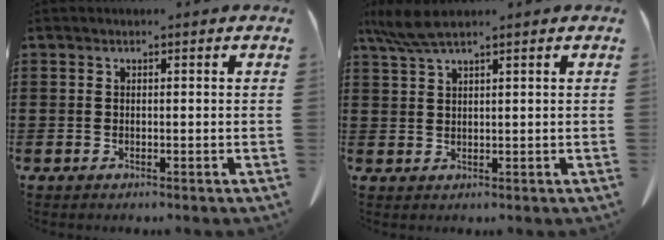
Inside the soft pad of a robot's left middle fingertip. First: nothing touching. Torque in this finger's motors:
{"motor_torque": [0.70, -0.17, 0.10, 0.07]}